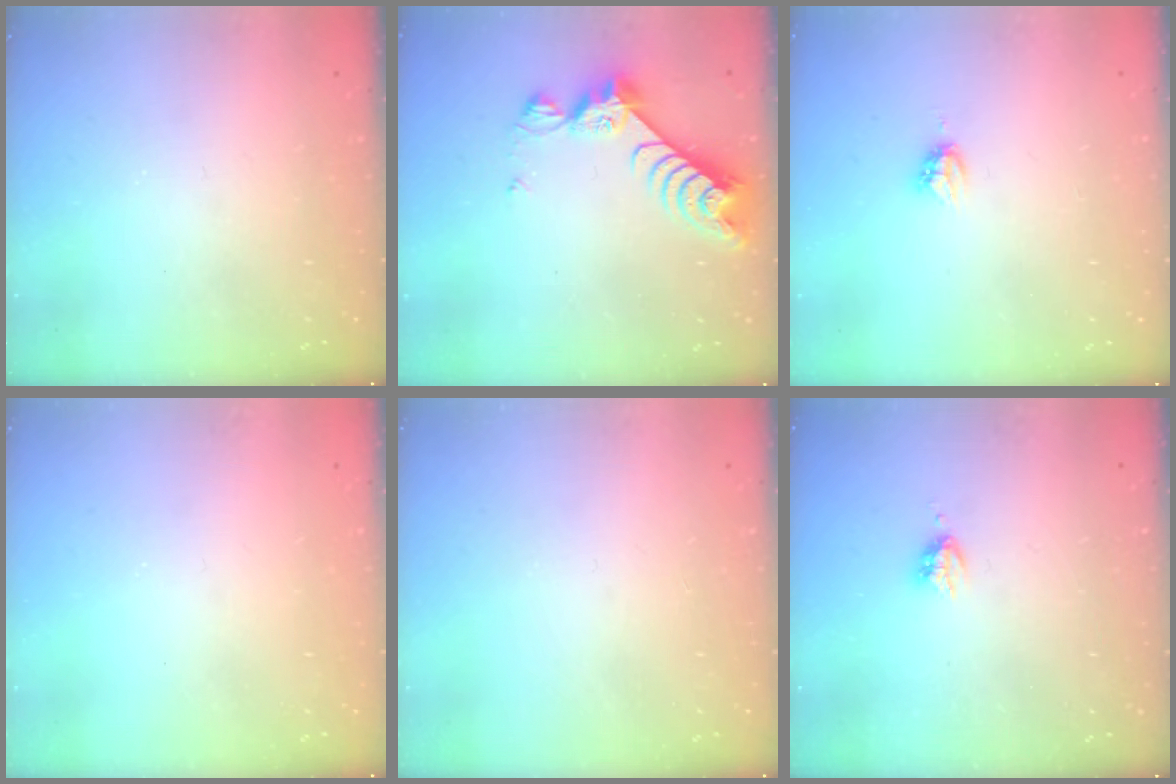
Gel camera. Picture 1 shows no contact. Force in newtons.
{"total": 8.3, "press": 8.2, "slide": 0.9}
{"total": 4.1, "press": 4.0, "slide": 0.5}
{"total": 0.0}
{"total": 0.0}
{"total": 3.6, "press": 3.6, "slide": 0.5}